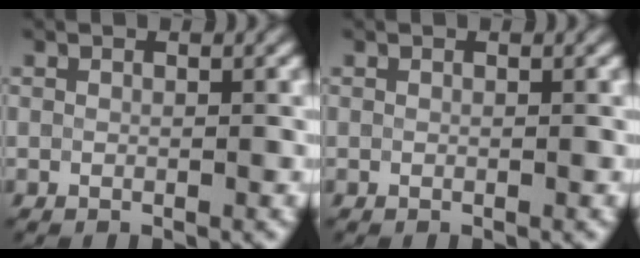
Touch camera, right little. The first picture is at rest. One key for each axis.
{"total": 0.0}